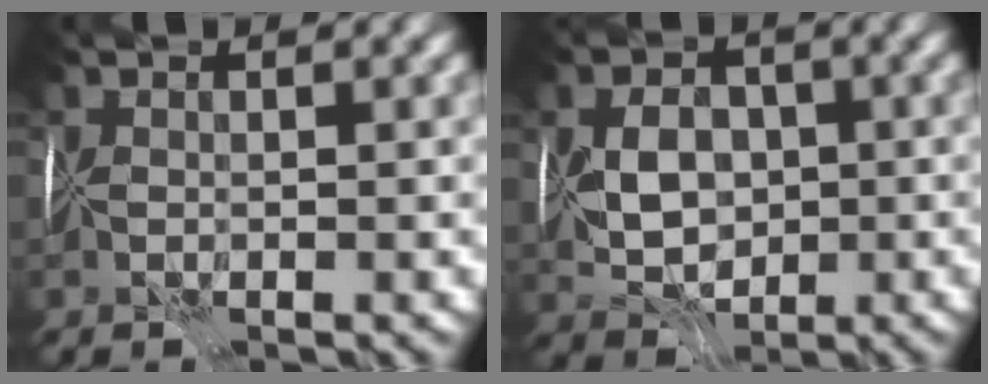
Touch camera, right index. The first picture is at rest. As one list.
[{"total": 4.7, "force": [-0.6, 3.1, 3.5], "torque": [-0.060, -0.004, -0.015]}]